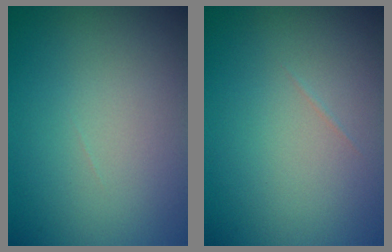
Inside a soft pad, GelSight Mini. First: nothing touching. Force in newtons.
{"total": 0.0}